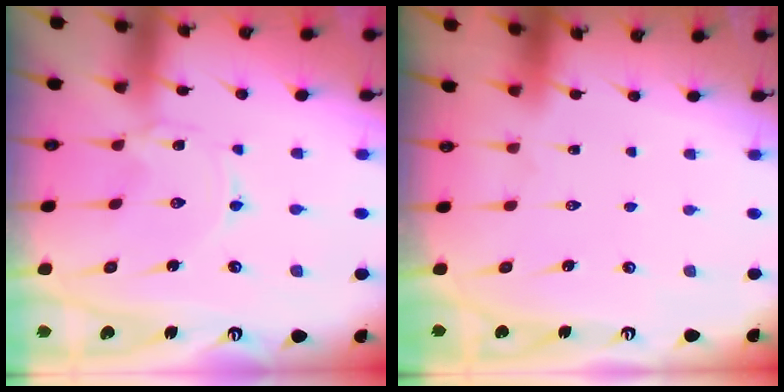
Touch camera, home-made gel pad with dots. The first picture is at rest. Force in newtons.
{"total": 1.6, "press": 1.6, "slide": 0.1}